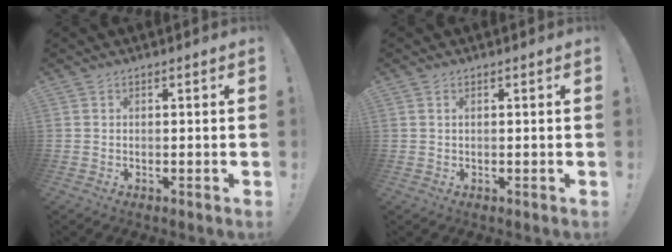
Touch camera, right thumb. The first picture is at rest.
{"total": 0.6, "force": [0.3, 0.1, 0.5], "torque": [-0.012, 0.002, 0.005]}